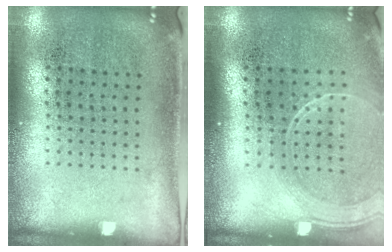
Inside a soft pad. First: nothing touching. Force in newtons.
{"total": 1.6, "press": 1.4, "slide": 0.8}